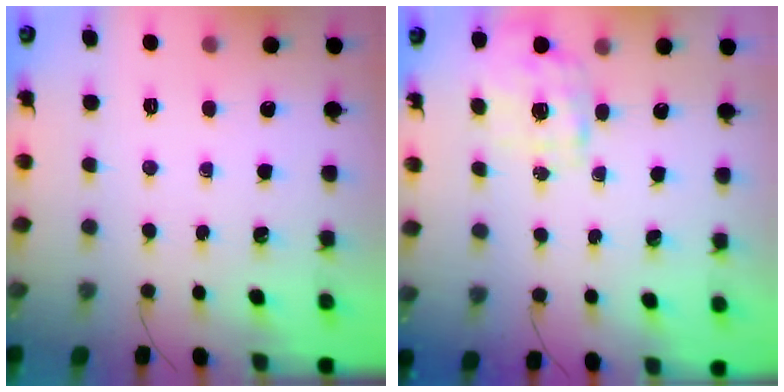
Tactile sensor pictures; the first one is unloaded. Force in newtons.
{"total": 1.7, "press": 1.6, "slide": 0.5}